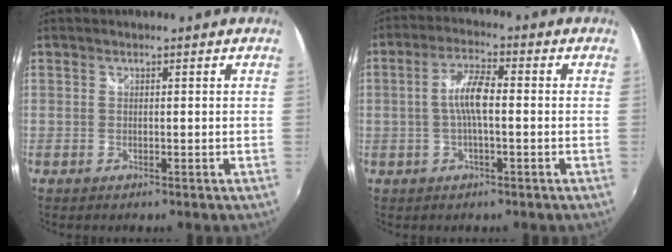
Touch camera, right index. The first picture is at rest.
{"total": 6.1, "force": [-0.5, 1.5, 5.9], "torque": [-0.116, 0.012, -0.009]}